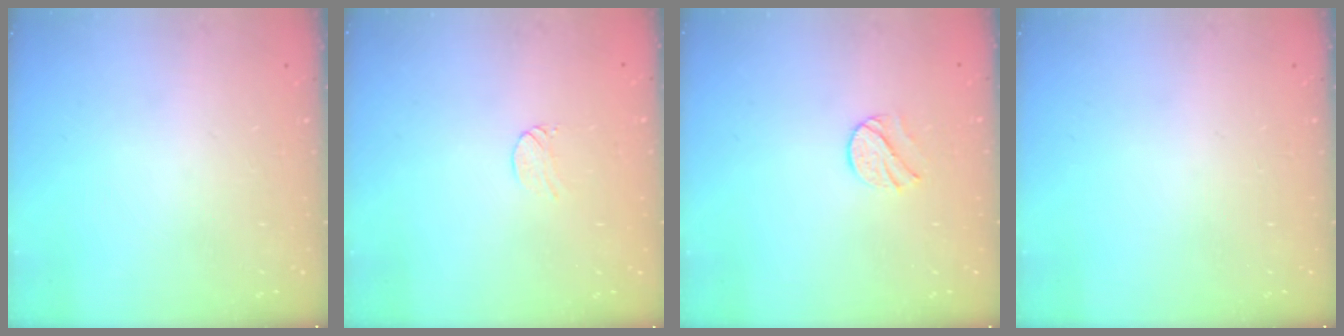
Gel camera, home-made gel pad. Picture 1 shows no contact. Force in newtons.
{"total": 5.4, "press": 5.3, "slide": 0.5}
{"total": 7.5, "press": 7.5, "slide": 0.7}
{"total": 0.0}